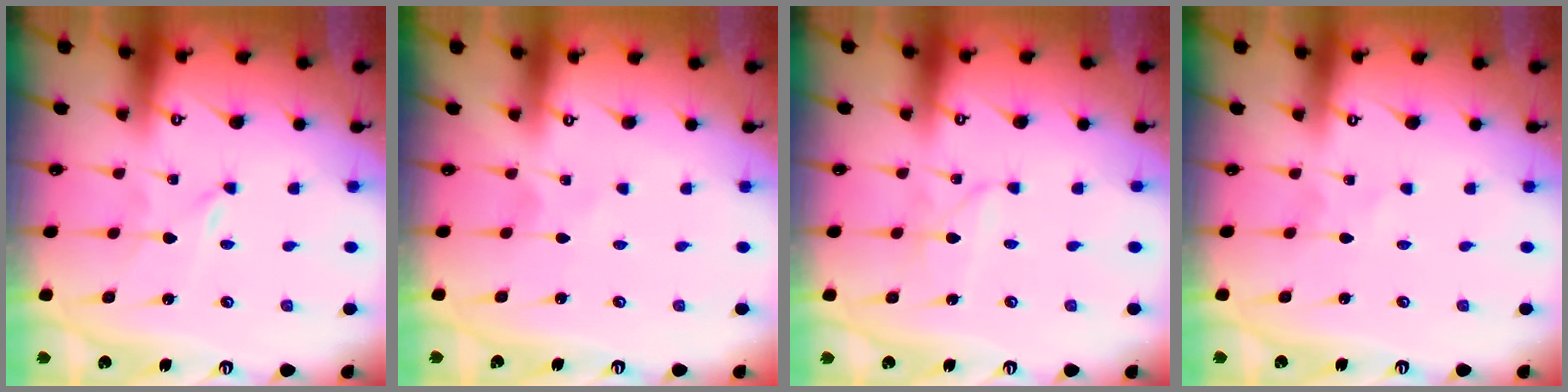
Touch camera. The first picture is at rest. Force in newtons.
{"total": 0.7, "press": 0.7, "slide": 0.1}
{"total": 3.3, "press": 3.3, "slide": 0.1}
{"total": 0.6, "press": 0.6, "slide": 0.1}